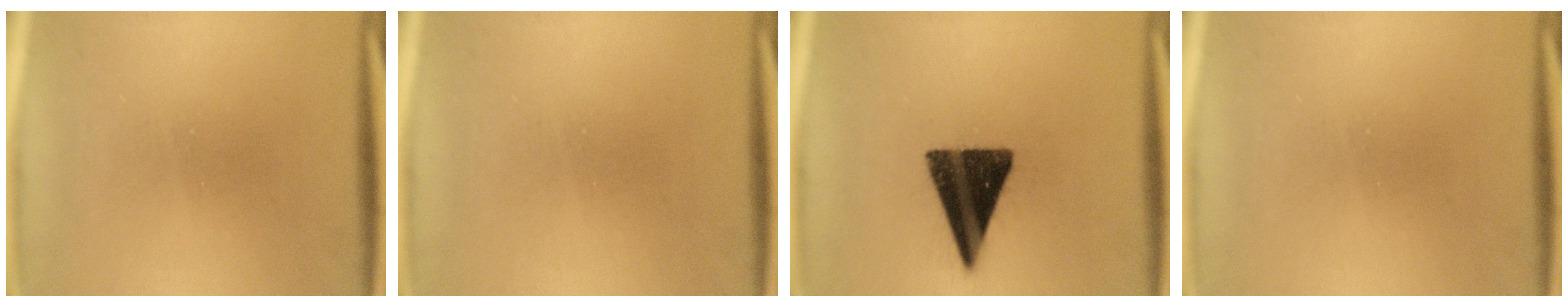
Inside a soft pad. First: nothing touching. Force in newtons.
{"total": 0.0}
{"total": 15.1}
{"total": 0.0}